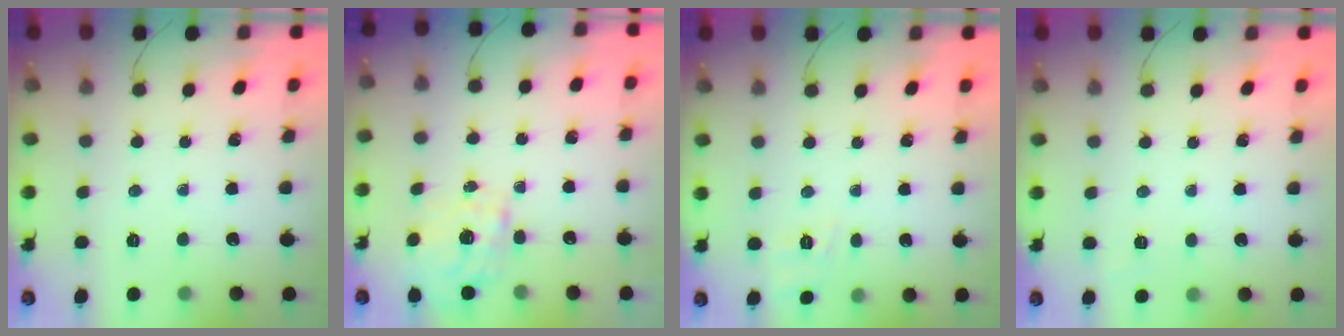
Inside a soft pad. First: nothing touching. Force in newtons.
{"total": 0.9, "press": 0.7, "slide": 0.6}
{"total": 6.6, "press": 6.3, "slide": 2.0}
{"total": 3.1, "press": 2.8, "slide": 1.3}